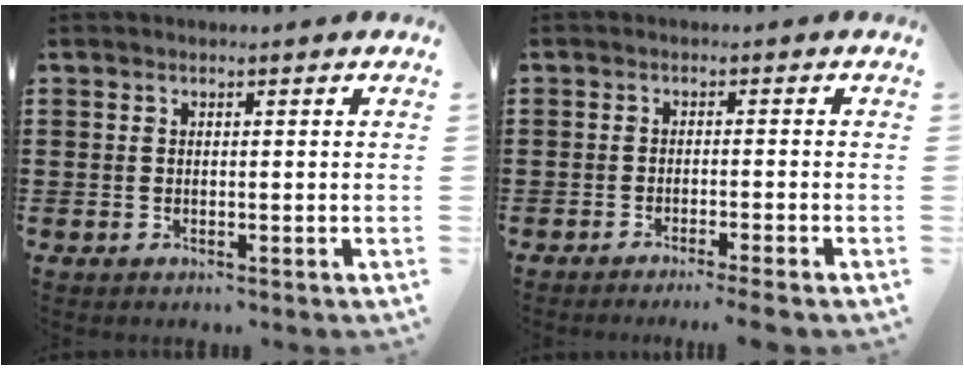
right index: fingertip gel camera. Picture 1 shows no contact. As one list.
[{"total": 1.9, "force": [-1.6, -0.3, 0.9], "torque": [-0.015, -0.001, -0.031]}]